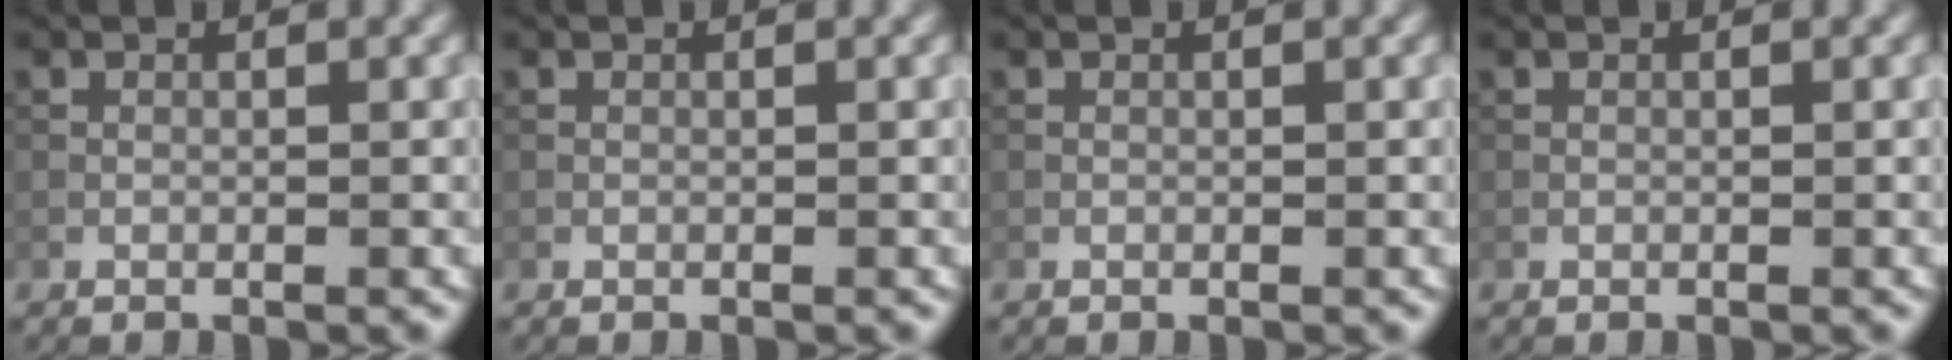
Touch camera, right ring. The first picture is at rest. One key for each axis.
{"total": 0.0}
{"total": 0.0}
{"total": 0.0}